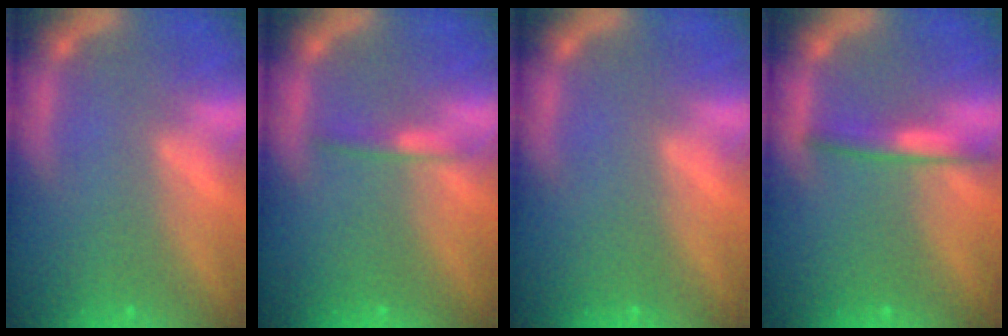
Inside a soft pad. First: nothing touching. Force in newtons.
{"total": 1.4}
{"total": 0.0}
{"total": 2.5}